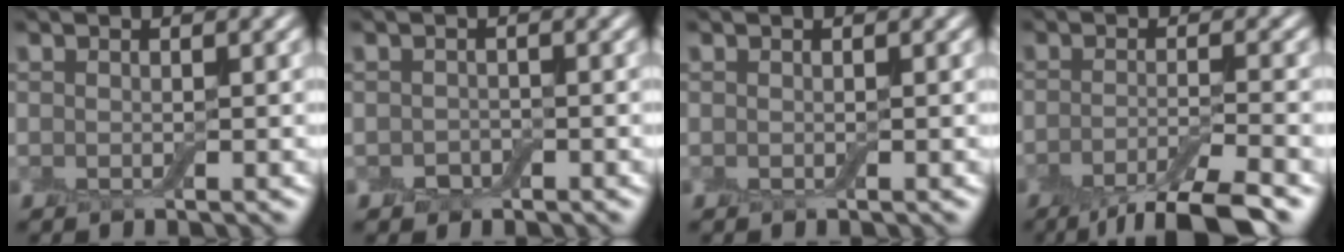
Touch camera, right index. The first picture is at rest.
{"total": 1.0, "force": [-0.5, 0.7, 0.3], "torque": [-0.005, -0.001, -0.011]}
{"total": 0.0}
{"total": 6.6, "force": [-4.3, 1.5, 4.8], "torque": [-0.066, -0.004, -0.079]}